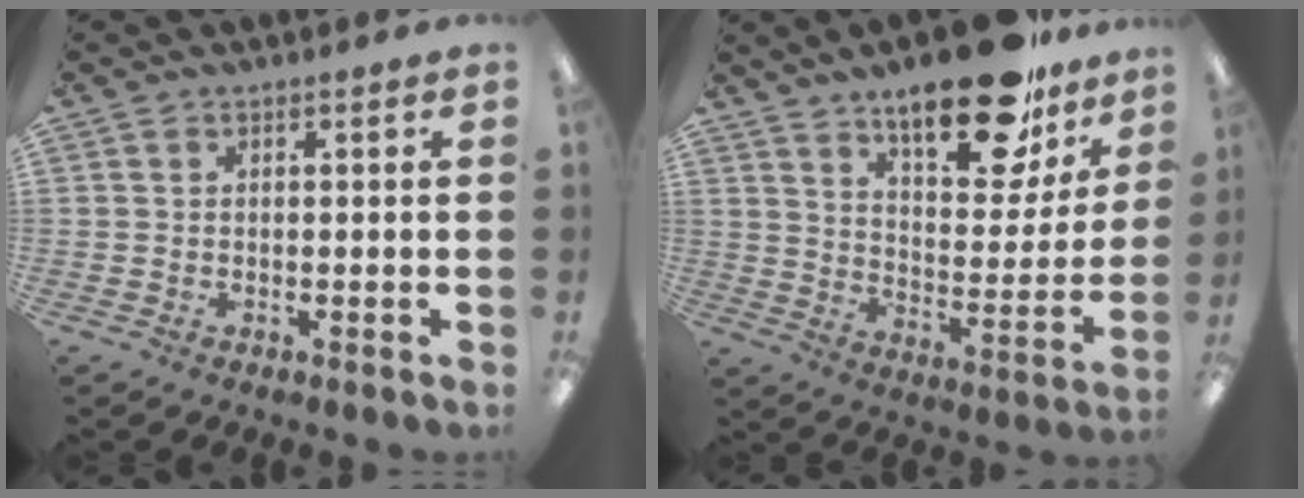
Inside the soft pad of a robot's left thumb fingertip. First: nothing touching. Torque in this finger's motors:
{"motor_torque": [0.72, 0.60, 1.25, -1.53, 0.12]}